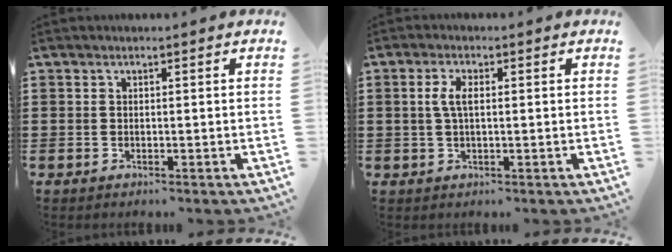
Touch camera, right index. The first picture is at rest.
{"total": 3.2, "force": [0.3, 1.2, 2.9], "torque": [-0.067, 0.003, 0.001]}